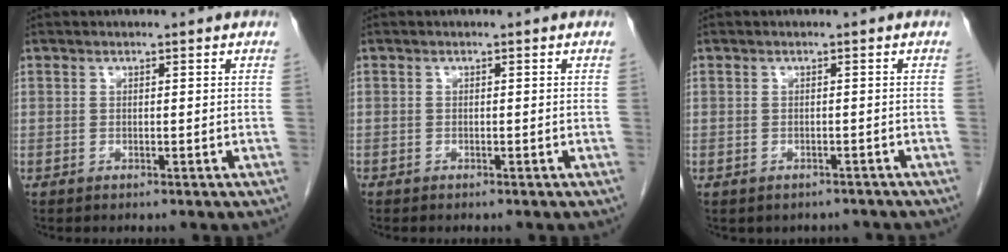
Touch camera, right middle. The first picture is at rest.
{"total": 0.0}
{"total": 2.9, "force": [-2.4, 1.6, 0.2], "torque": [-0.005, 0.007, -0.030]}